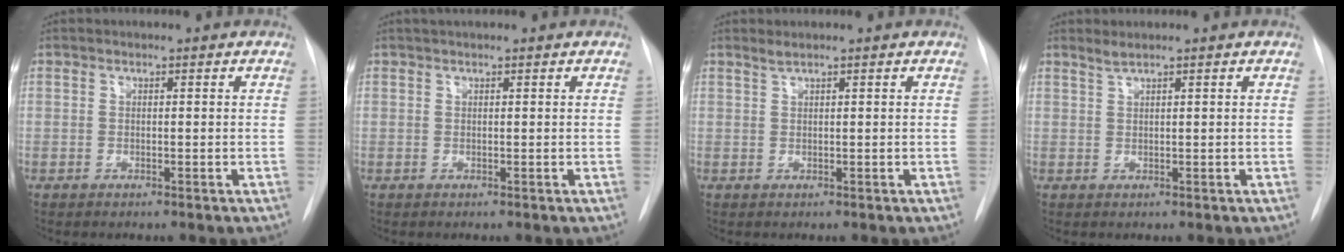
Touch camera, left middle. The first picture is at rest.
{"total": 1.4, "force": [1.2, 0.1, 0.7], "torque": [-0.013, 0.019, 0.021]}
{"total": 0.8, "force": [0.7, -0.1, 0.4], "torque": [-0.011, 0.007, 0.018]}
{"total": 1.1, "force": [1.0, -0.2, 0.5], "torque": [-0.012, 0.006, 0.023]}